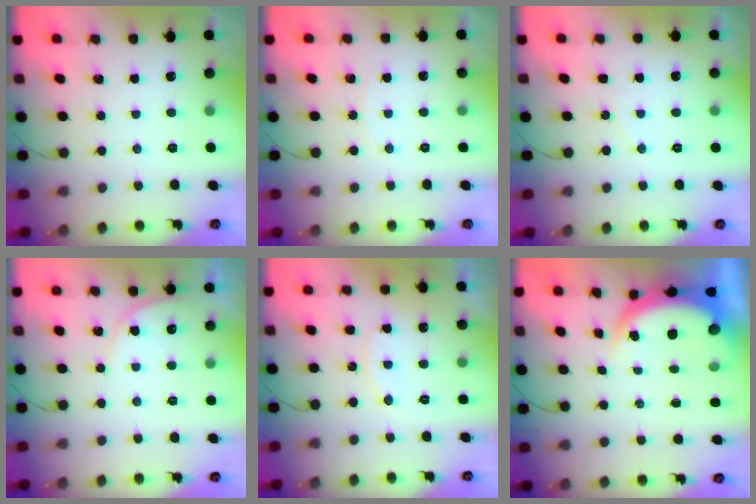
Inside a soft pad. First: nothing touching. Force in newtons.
{"total": 4.0, "press": 3.1, "slide": 2.4}
{"total": 4.4, "press": 4.4, "slide": 0.4}
{"total": 4.8, "press": 4.7, "slide": 0.4}
{"total": 7.4, "press": 7.4, "slide": 0.3}
{"total": 5.3, "press": 5.2, "slide": 0.9}